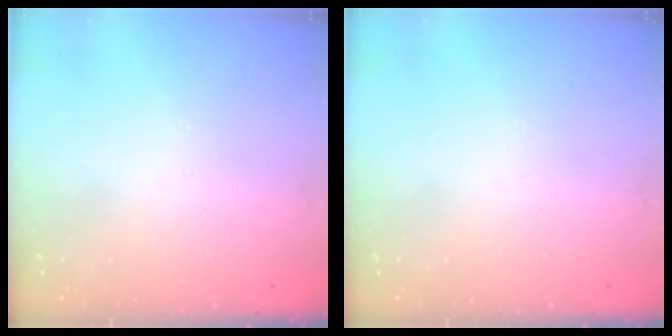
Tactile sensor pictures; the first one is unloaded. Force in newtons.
{"total": 0.0}